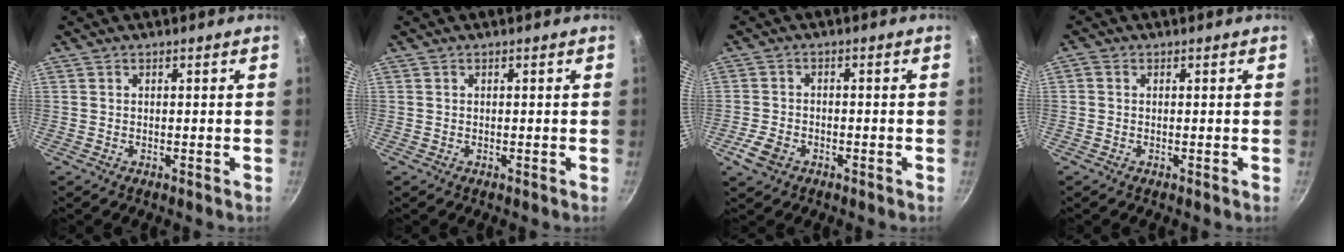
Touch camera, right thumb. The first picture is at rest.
{"total": 0.0}
{"total": 4.8, "force": [-2.4, 3.0, 2.8], "torque": [-0.059, 0.015, -0.047]}
{"total": 0.9, "force": [-0.1, 0.7, 0.6], "torque": [-0.014, 0.004, -0.005]}